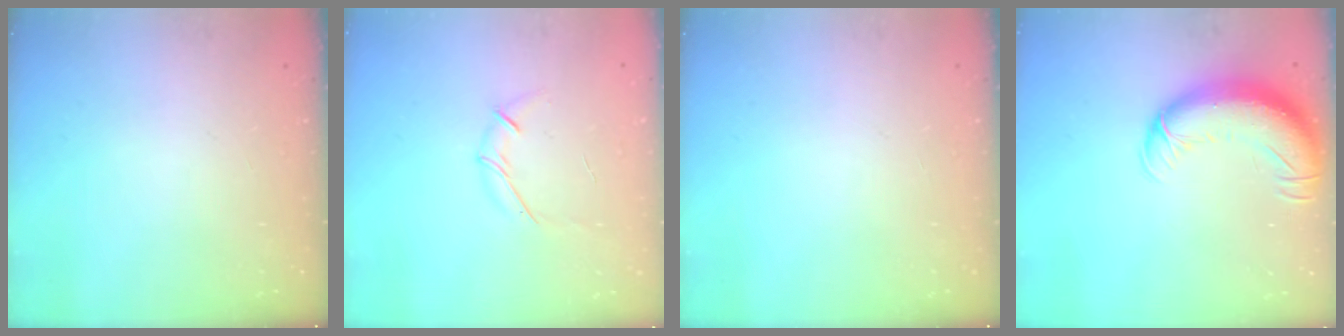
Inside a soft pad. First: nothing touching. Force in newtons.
{"total": 6.3, "press": 6.2, "slide": 1.4}
{"total": 0.0}
{"total": 14.5, "press": 14.1, "slide": 3.5}